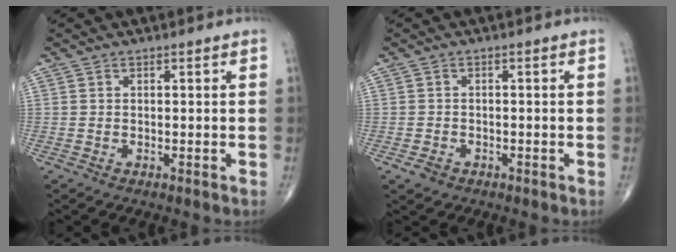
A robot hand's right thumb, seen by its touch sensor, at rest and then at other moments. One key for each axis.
{"total": 1.9, "fx": -1.0, "fy": 1.4, "fz": 0.7, "tx": -0.011, "ty": 0.004, "tz": -0.014}